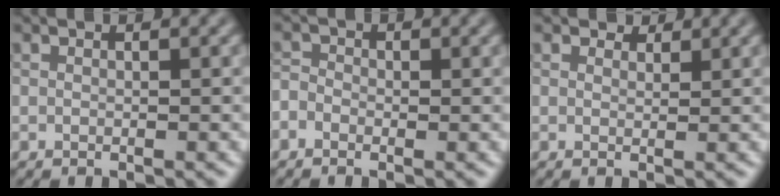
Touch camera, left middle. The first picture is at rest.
{"total": 1.2, "force": [-0.8, 0.9, 0.2], "torque": [-0.014, -0.001, -0.014]}
{"total": 1.4, "force": [1.4, 0.4, 0.0], "torque": [-0.013, -0.002, 0.017]}